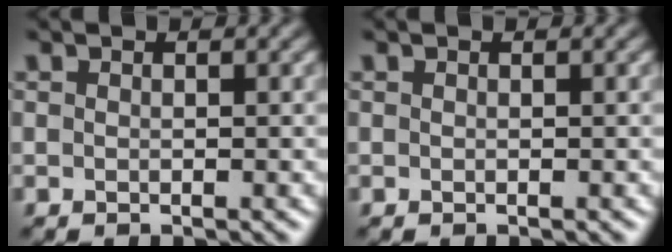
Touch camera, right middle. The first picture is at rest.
{"total": 0.0}